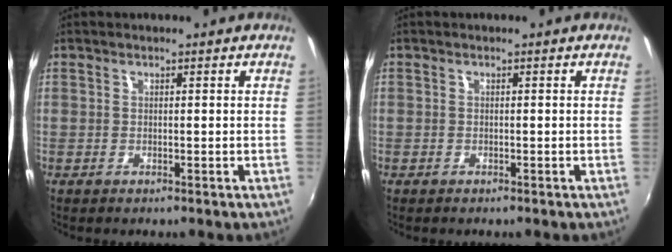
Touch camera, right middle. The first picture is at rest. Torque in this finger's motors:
{"motor_torque": [1.20, -0.82, 0.20, -0.07]}